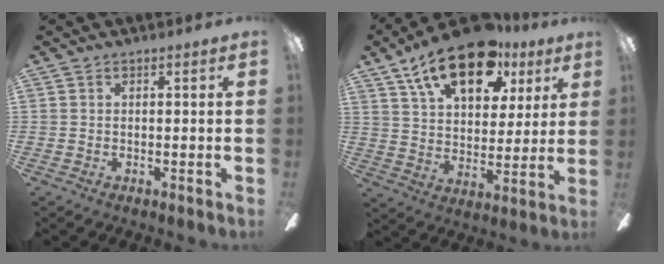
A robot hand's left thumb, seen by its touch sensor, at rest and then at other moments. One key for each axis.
{"total": 19.9, "fx": 12.1, "fy": 10.0, "fz": 12.3, "tx": -0.201, "ty": -0.053, "tz": 0.207}